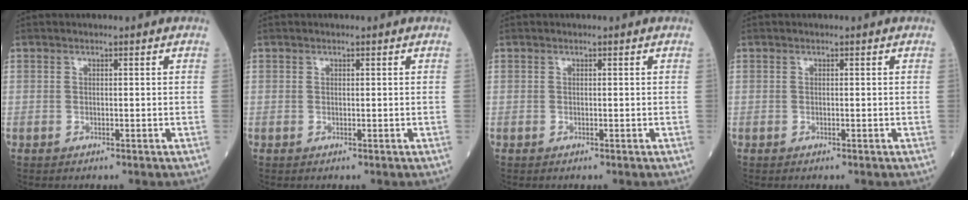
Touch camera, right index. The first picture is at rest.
{"total": 0.0}
{"total": 0.0}
{"total": 0.0}